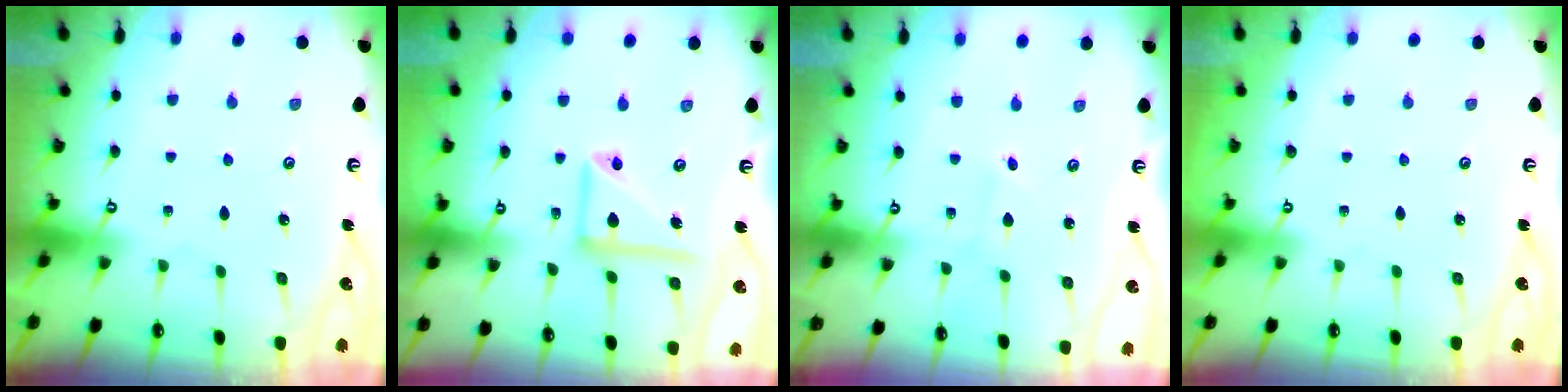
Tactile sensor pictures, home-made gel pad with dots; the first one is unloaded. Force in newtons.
{"total": 14.0, "press": 13.9, "slide": 1.4}
{"total": 0.6, "press": 0.6, "slide": 0.0}
{"total": 0.0}